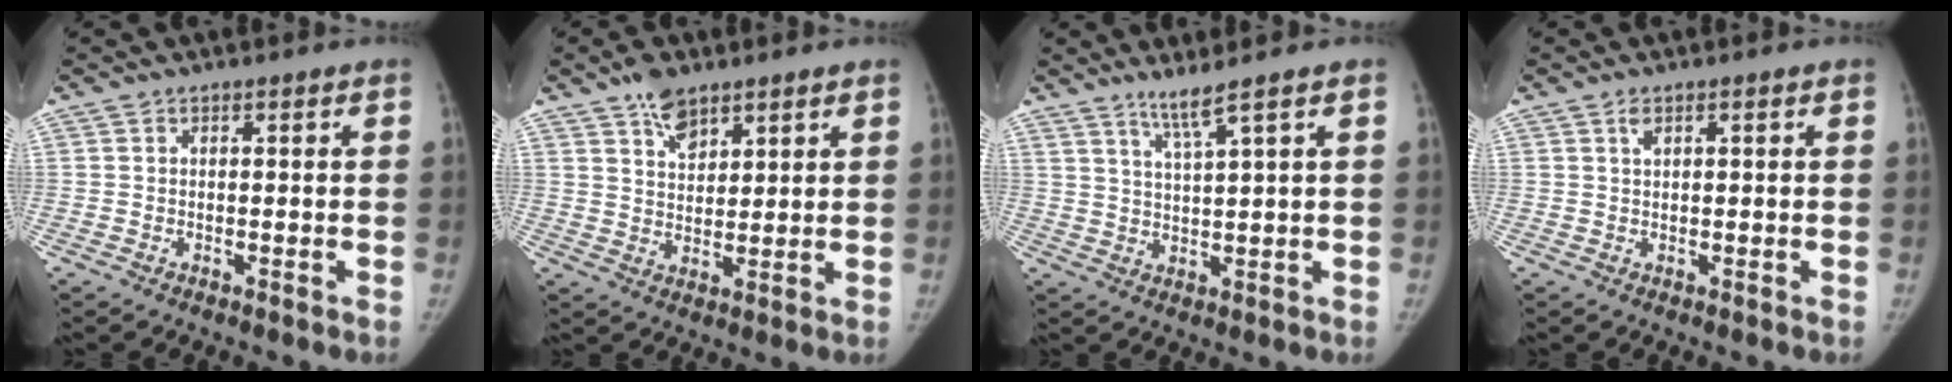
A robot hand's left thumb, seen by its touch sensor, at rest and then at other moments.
{"total": 6.0, "force": [4.2, 3.2, 2.7], "torque": [-0.025, -0.026, 0.078]}
{"total": 3.7, "force": [2.9, -0.9, 2.2], "torque": [-0.044, -0.030, 0.064]}
{"total": 1.3, "force": [0.7, 0.7, 0.8], "torque": [-0.010, 0.000, 0.011]}